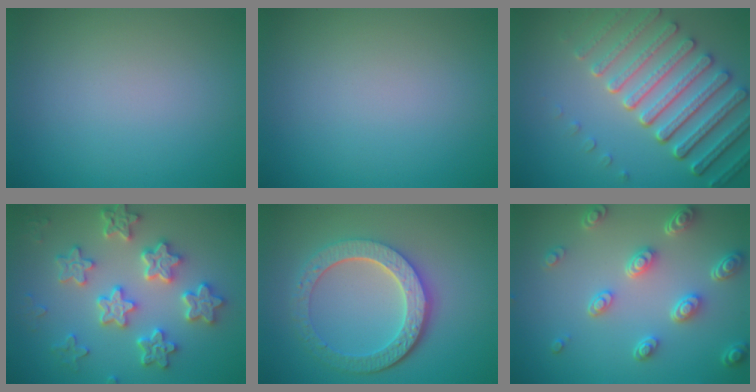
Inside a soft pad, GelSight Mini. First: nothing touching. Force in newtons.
{"total": 0.0}
{"total": 7.4, "press": 5.5, "slide": 4.9}
{"total": 5.4, "press": 5.0, "slide": 2.2}
{"total": 5.8, "press": 4.4, "slide": 3.8}
{"total": 4.9, "press": 3.7, "slide": 3.2}